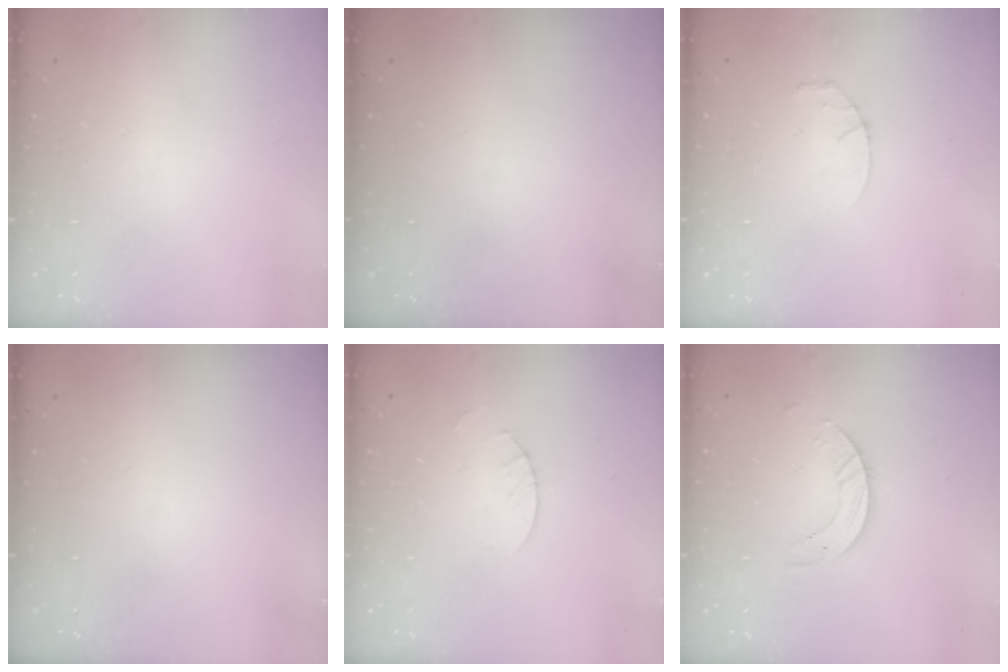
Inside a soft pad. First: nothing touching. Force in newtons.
{"total": 0.0}
{"total": 2.8, "press": 2.8, "slide": 0.4}
{"total": 0.0}
{"total": 1.8, "press": 1.8, "slide": 0.2}
{"total": 4.2, "press": 4.2, "slide": 0.3}